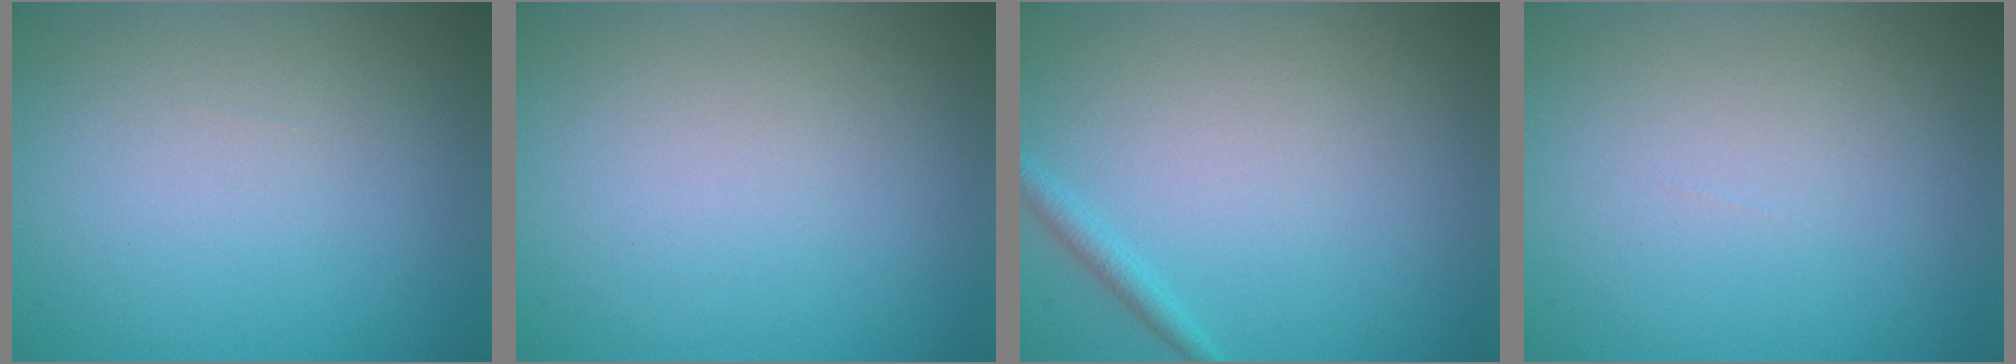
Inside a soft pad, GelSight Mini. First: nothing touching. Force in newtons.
{"total": 0.0}
{"total": 1.1, "press": 1.1, "slide": 0.1}
{"total": 0.0}